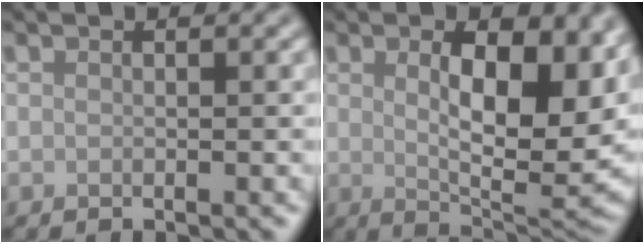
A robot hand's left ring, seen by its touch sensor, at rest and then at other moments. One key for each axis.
{"total": 11.0, "fx": 2.1, "fy": 4.8, "fz": 9.7, "tx": -0.134, "ty": -0.014, "tz": 0.038}